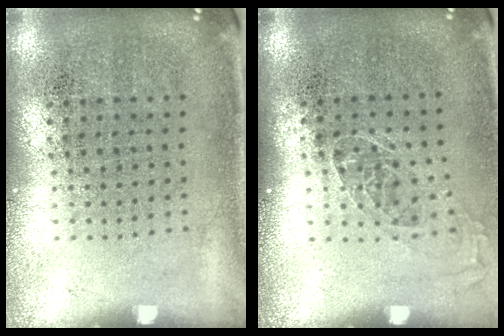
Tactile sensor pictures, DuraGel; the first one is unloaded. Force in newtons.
{"total": 1.1, "press": 0.9, "slide": 0.5}